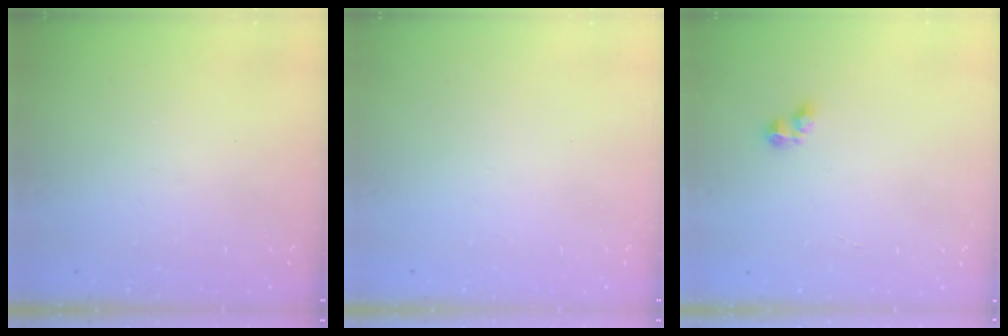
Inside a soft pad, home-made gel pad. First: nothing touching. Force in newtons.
{"total": 0.0}
{"total": 2.6, "press": 2.5, "slide": 0.5}